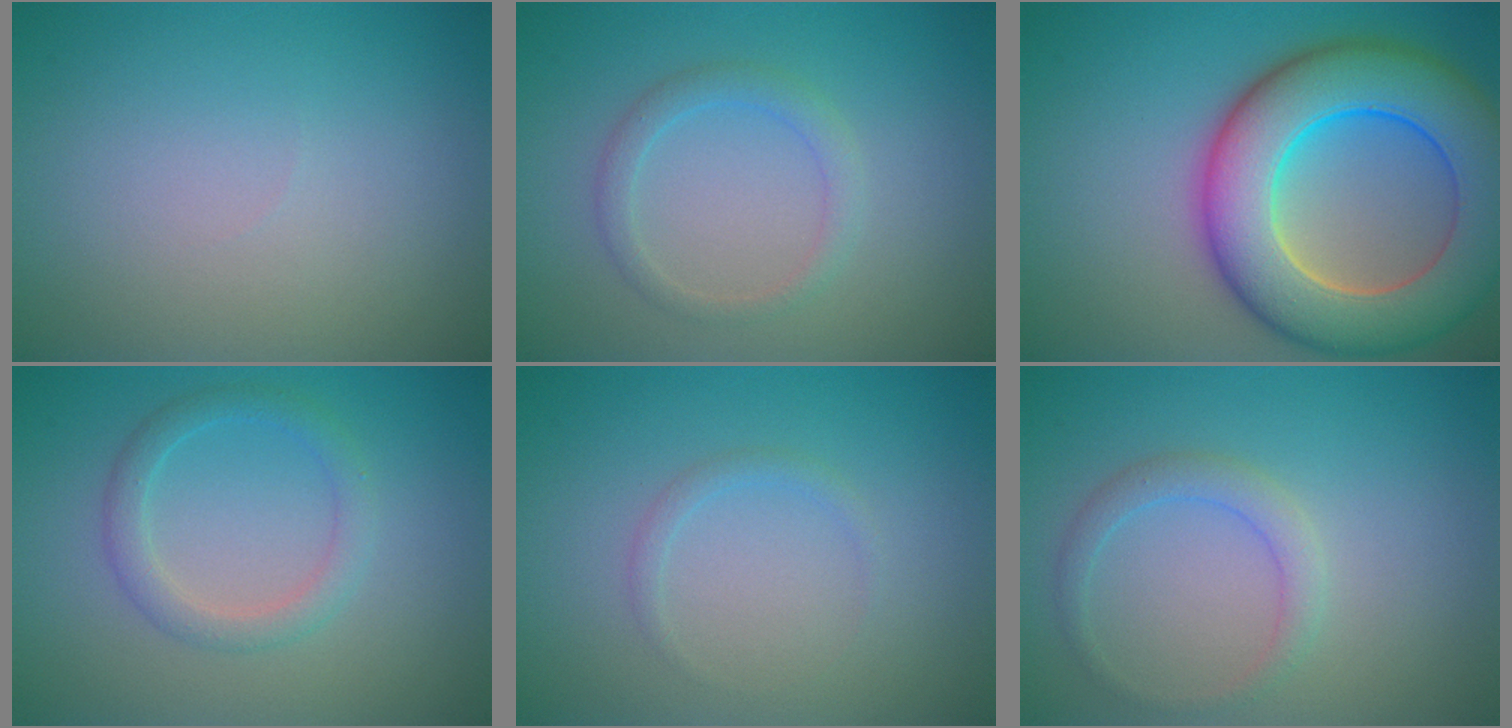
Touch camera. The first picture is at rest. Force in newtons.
{"total": 1.8, "press": 1.8, "slide": 0.0}
{"total": 11.9, "press": 11.9, "slide": 0.5}
{"total": 2.4, "press": 2.3, "slide": 0.1}
{"total": 0.8, "press": 0.8, "slide": 0.0}
{"total": 1.9, "press": 1.9, "slide": 0.1}